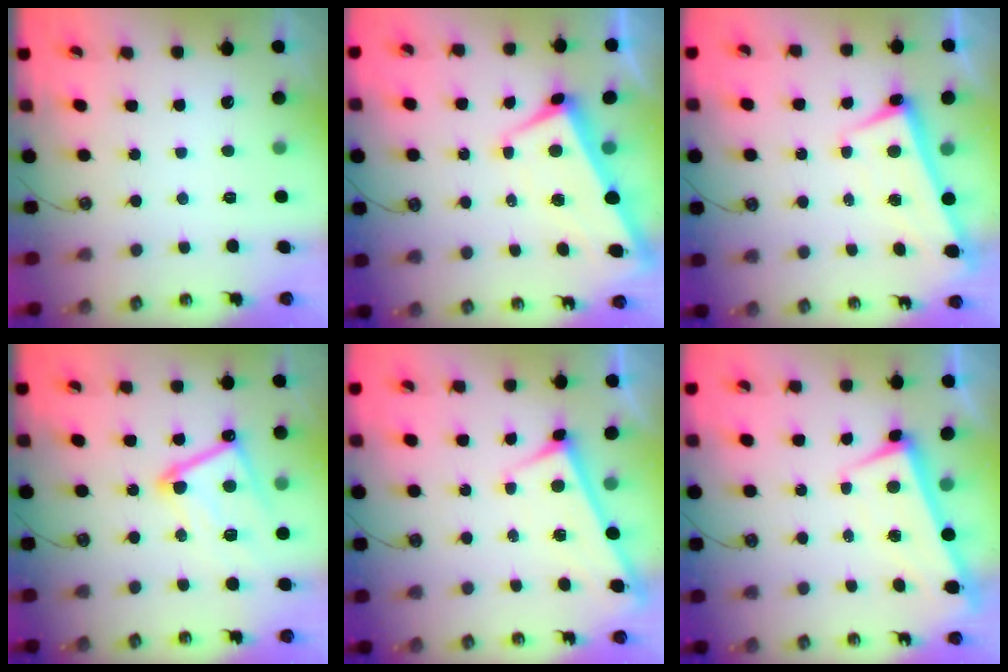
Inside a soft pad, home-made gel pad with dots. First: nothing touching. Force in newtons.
{"total": 1.2, "press": 0.3, "slide": 1.1}
{"total": 2.4, "press": 2.3, "slide": 0.7}
{"total": 12.5, "press": 12.5, "slide": 0.3}
{"total": 3.1, "press": 3.1, "slide": 0.3}
{"total": 1.5, "press": 0.5, "slide": 1.5}